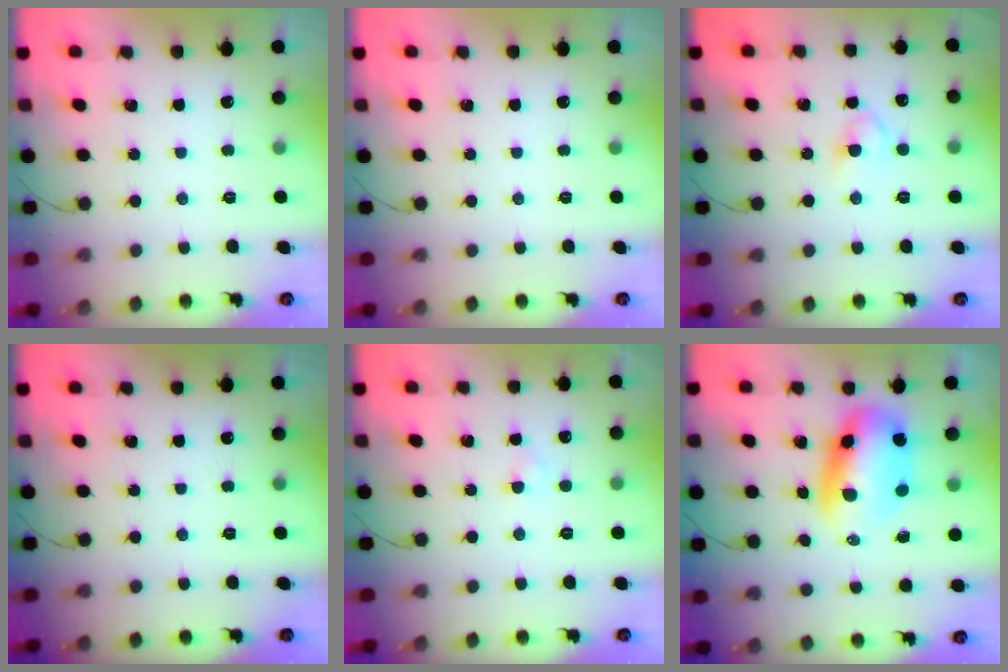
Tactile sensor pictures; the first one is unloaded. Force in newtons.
{"total": 0.0}
{"total": 4.2, "press": 4.0, "slide": 1.3}
{"total": 0.0}
{"total": 1.6, "press": 1.4, "slide": 0.9}
{"total": 9.7, "press": 9.4, "slide": 2.4}